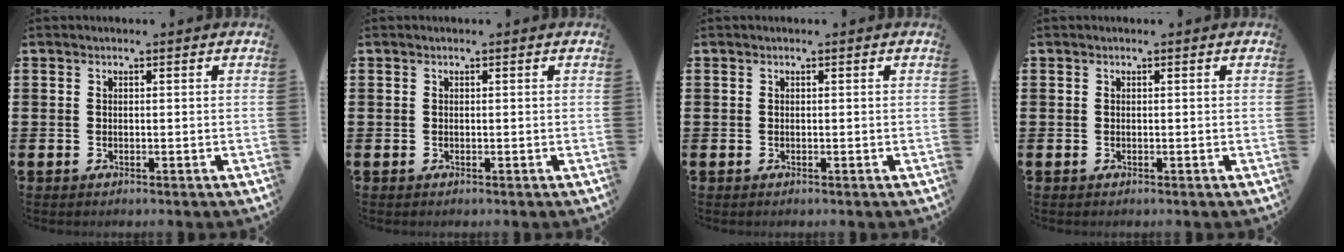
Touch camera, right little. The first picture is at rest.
{"total": 0.0}
{"total": 0.0}
{"total": 0.0}